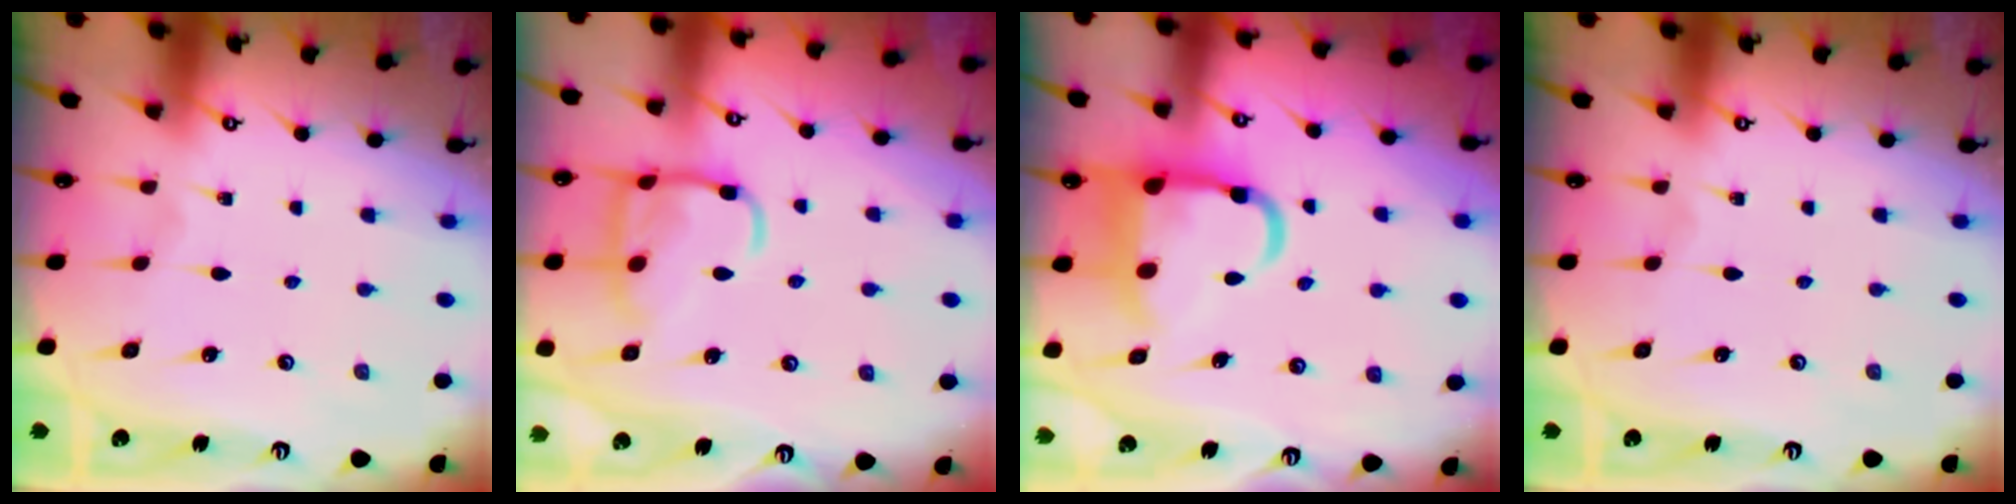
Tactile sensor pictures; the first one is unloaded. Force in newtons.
{"total": 12.0, "press": 12.0, "slide": 1.0}
{"total": 12.2, "press": 12.1, "slide": 1.3}
{"total": 0.0}